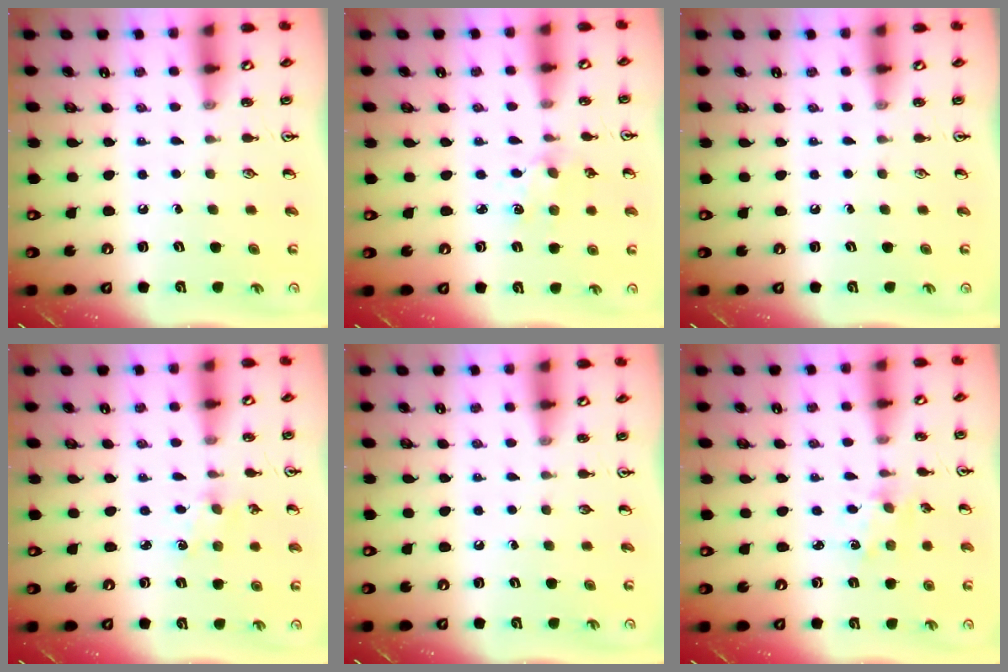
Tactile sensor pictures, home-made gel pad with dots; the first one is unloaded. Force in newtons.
{"total": 3.4, "press": 3.4, "slide": 0.4}
{"total": 0.0}
{"total": 0.8, "press": 0.8, "slide": 0.2}
{"total": 0.0}
{"total": 1.0, "press": 1.0, "slide": 0.2}